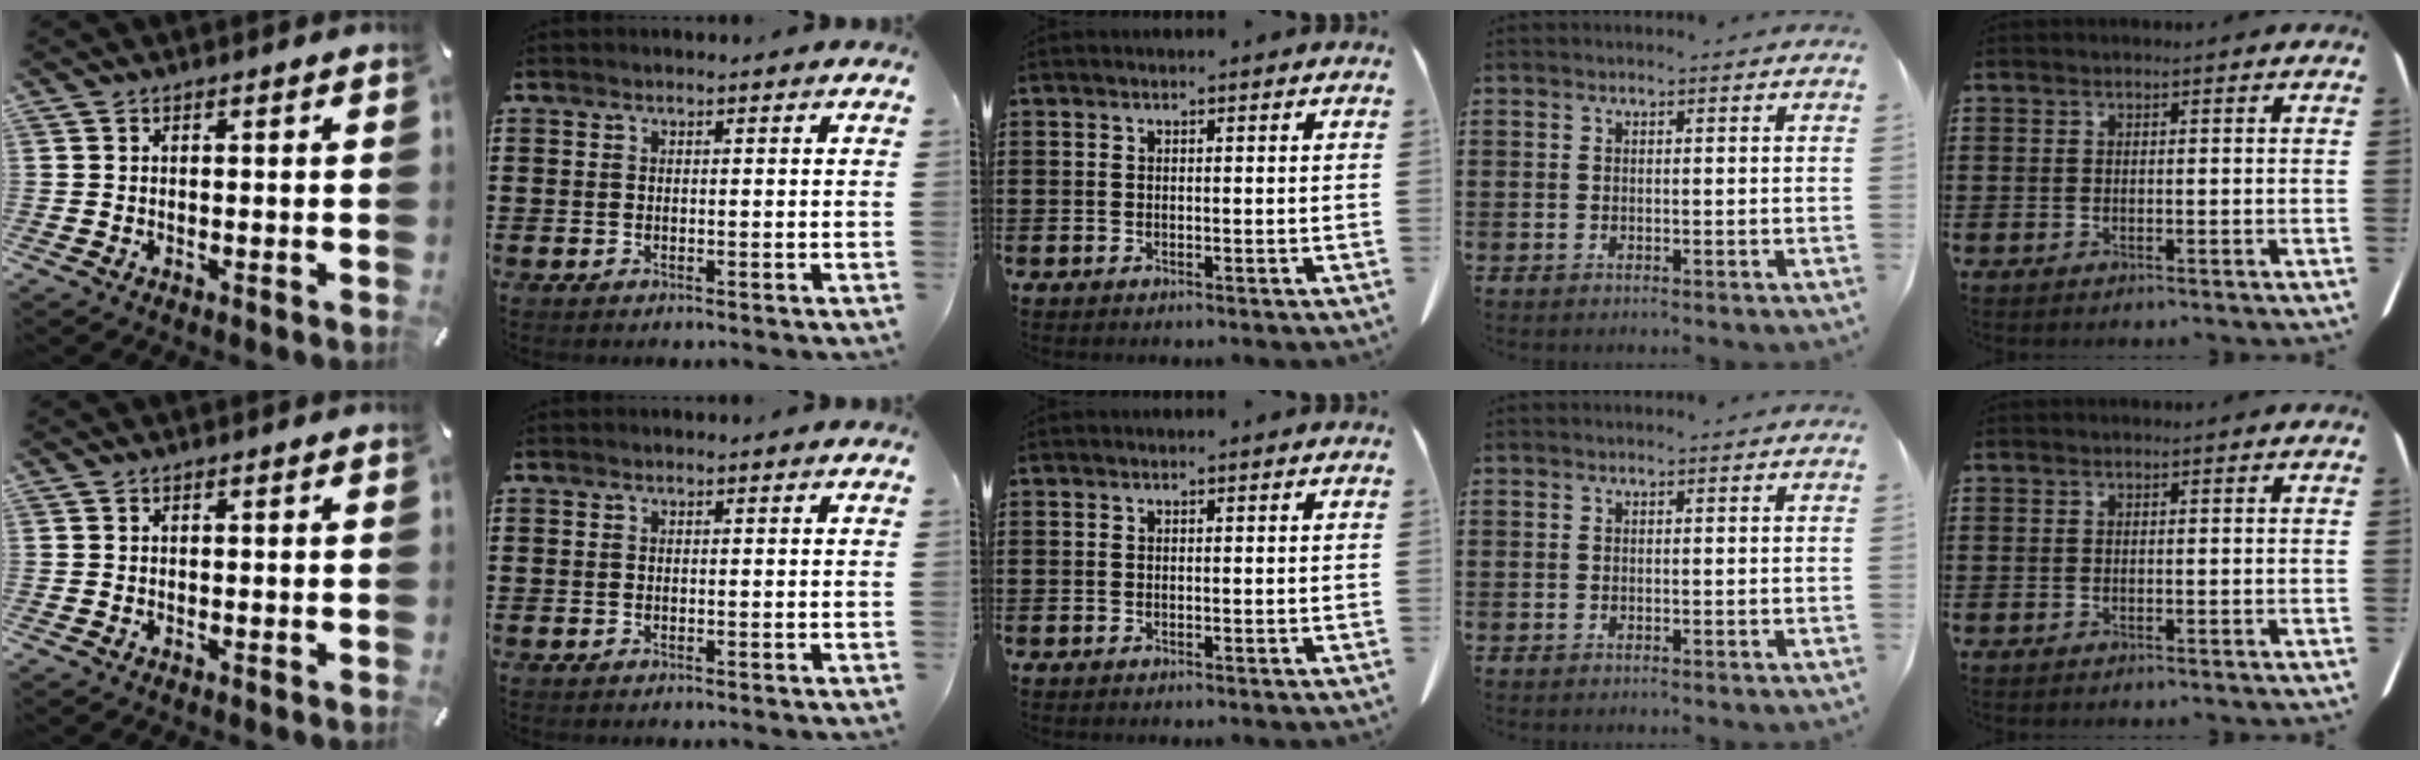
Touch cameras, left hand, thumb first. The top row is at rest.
{}